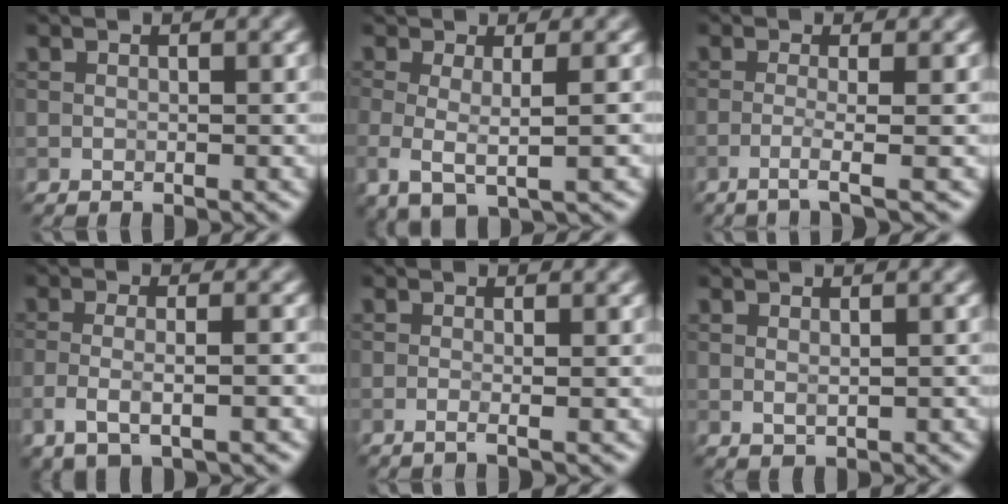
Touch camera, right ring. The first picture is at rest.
{"total": 3.2, "force": [-0.3, 1.0, 3.0], "torque": [-0.061, -0.011, -0.007]}
{"total": 2.5, "force": [-0.9, 0.4, 2.3], "torque": [-0.035, 0.000, -0.035]}
{"total": 3.6, "force": [-1.2, 1.2, 3.2], "torque": [-0.057, -0.004, -0.025]}
{"total": 1.4, "force": [-0.3, 0.5, 1.3], "torque": [-0.011, -0.007, -0.020]}
{"total": 0.9, "force": [0.1, 0.5, 0.7], "torque": [-0.016, -0.003, 0.004]}